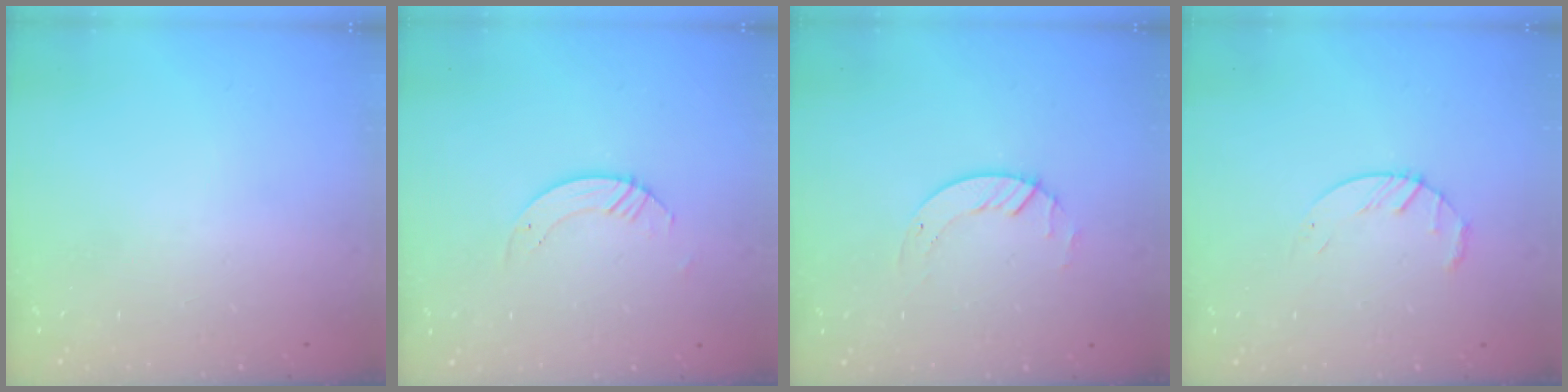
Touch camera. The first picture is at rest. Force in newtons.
{"total": 3.8, "press": 3.8, "slide": 0.4}
{"total": 2.6, "press": 2.6, "slide": 0.3}
{"total": 4.3, "press": 4.2, "slide": 0.6}